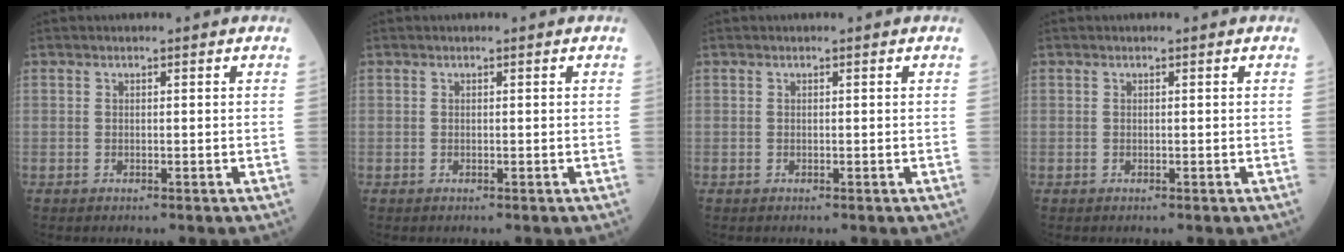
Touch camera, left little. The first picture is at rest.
{"total": 0.0}
{"total": 0.0}
{"total": 0.0}